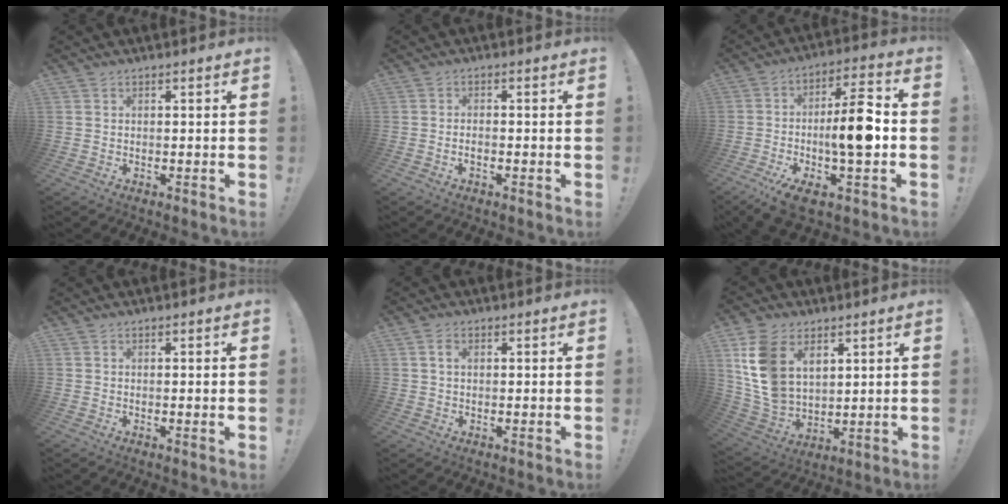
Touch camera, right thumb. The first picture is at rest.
{"total": 1.5, "force": [-1.0, 0.5, 0.9], "torque": [-0.021, 0.007, -0.017]}
{"total": 16.8, "force": [-3.3, 4.6, 15.9], "torque": [-0.270, 0.031, -0.046]}
{"total": 1.0, "force": [0.0, -0.2, 1.0], "torque": [-0.017, -0.002, 0.000]}
{"total": 2.5, "force": [0.8, 1.6, 1.7], "torque": [-0.032, 0.005, 0.013]}
{"total": 15.3, "force": [6.4, 10.7, 8.8], "torque": [-0.188, -0.032, 0.124]}